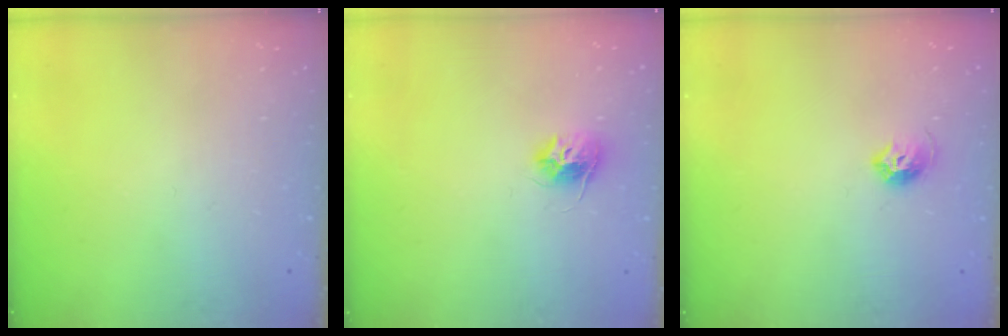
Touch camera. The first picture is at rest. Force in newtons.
{"total": 9.3, "press": 9.3, "slide": 0.5}
{"total": 6.9, "press": 6.8, "slide": 1.1}